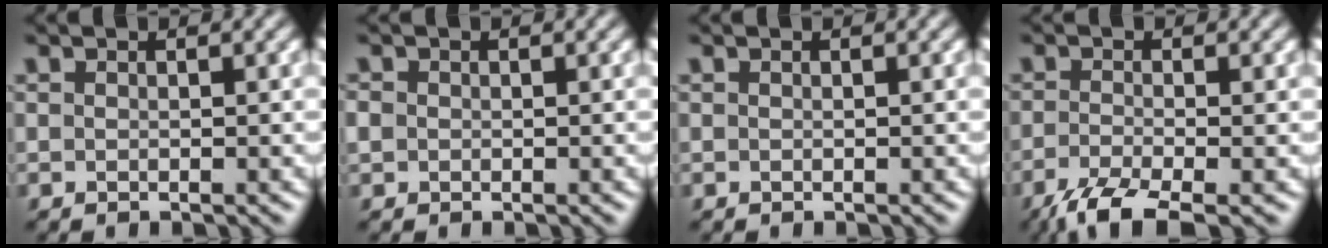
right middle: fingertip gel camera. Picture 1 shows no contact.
{"total": 0.9, "force": [0.0, 0.9, 0.3], "torque": [-0.002, 0.001, -0.004]}
{"total": 0.0}
{"total": 4.4, "force": [-3.1, 0.9, 3.0], "torque": [-0.062, -0.011, -0.070]}